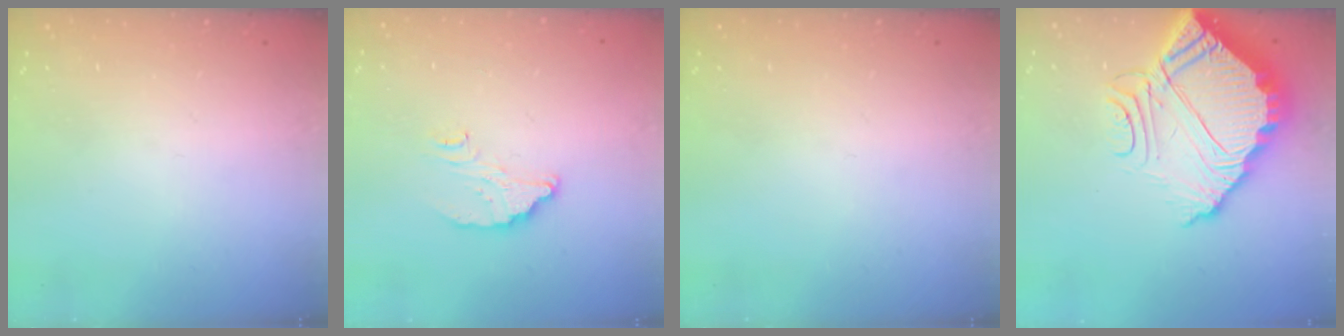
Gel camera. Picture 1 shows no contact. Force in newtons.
{"total": 5.9, "press": 5.9, "slide": 0.4}
{"total": 0.0}
{"total": 12.8, "press": 12.8, "slide": 0.9}